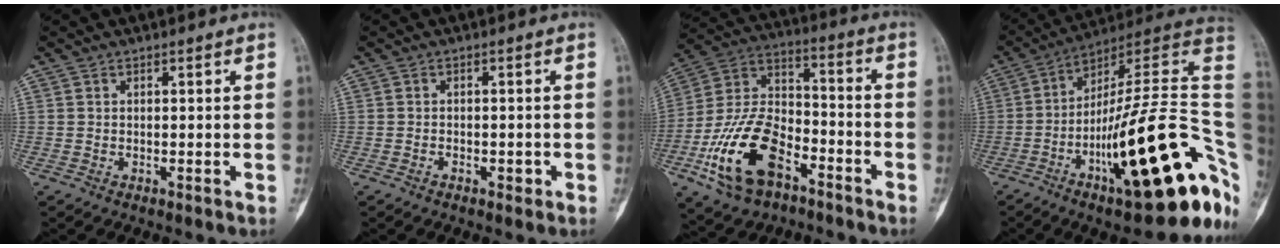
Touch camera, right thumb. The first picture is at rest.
{"total": 0.9, "force": [-0.6, 0.5, 0.5], "torque": [-0.015, 0.008, -0.009]}
{"total": 19.3, "force": [-9.2, 10.6, 13.2], "torque": [-0.250, 0.061, -0.168]}
{"total": 31.7, "force": [-8.0, 8.1, 29.5], "torque": [-0.349, 0.062, -0.120]}